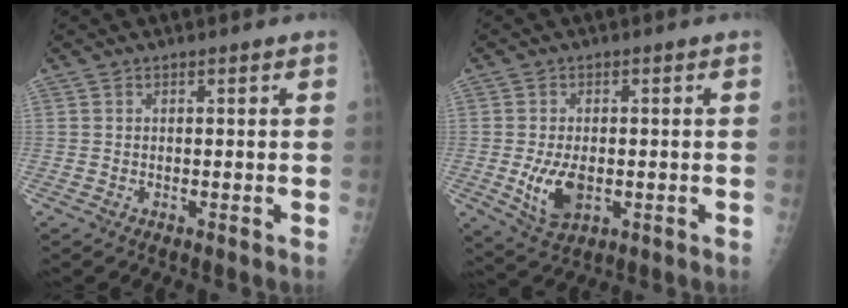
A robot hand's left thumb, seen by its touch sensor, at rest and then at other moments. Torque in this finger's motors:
{"motor_torque": [0.10, 0.36, 0.69, 0.20, 0.09]}